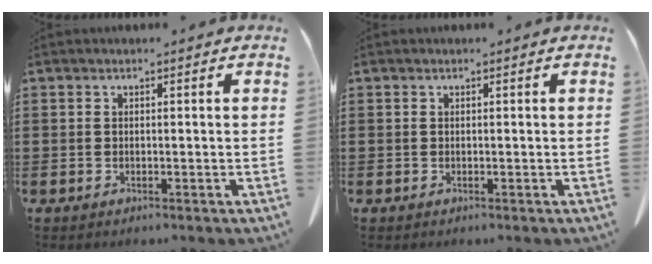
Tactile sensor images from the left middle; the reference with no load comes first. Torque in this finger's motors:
{"motor_torque": [-0.05, 0.05, 0.00, -0.01]}